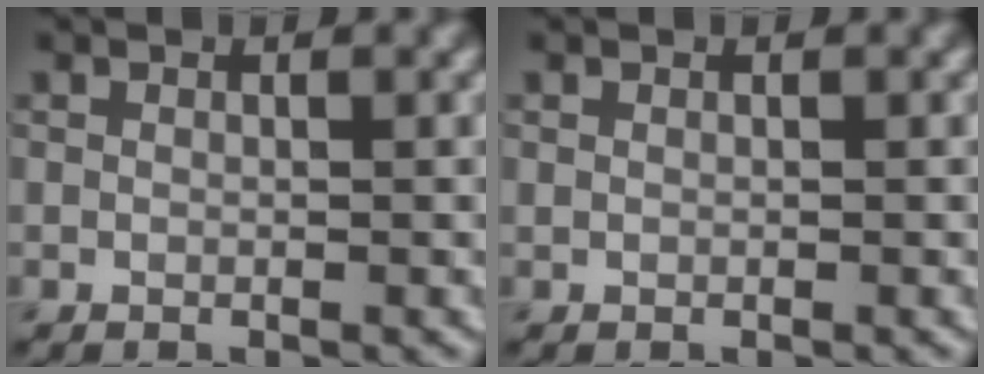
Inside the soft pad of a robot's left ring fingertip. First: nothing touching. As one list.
[{"total": 0.0}]